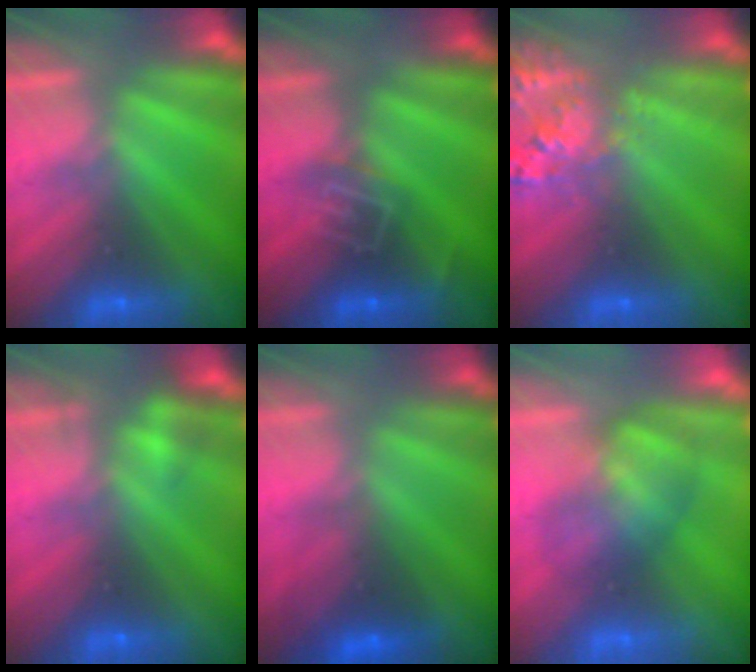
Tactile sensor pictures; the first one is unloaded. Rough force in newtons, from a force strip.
{"total": 2.7}
{"total": 2.6}
{"total": 2.1}
{"total": 2.8}
{"total": 3.5}